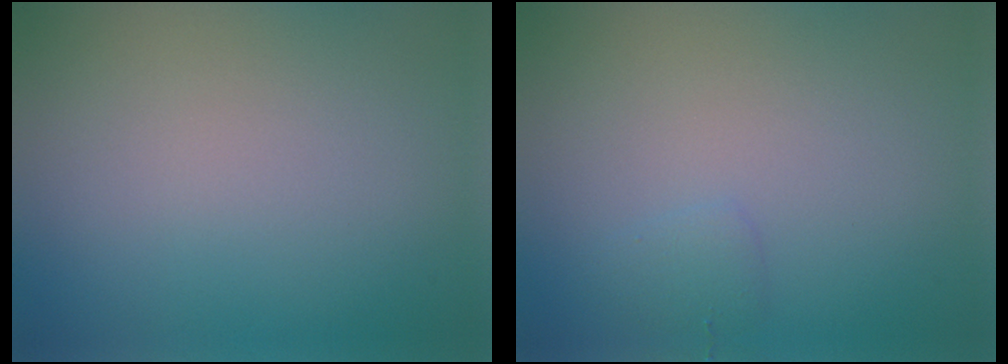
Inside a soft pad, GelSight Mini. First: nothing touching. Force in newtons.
{"total": 1.1, "press": 1.1, "slide": 0.1}